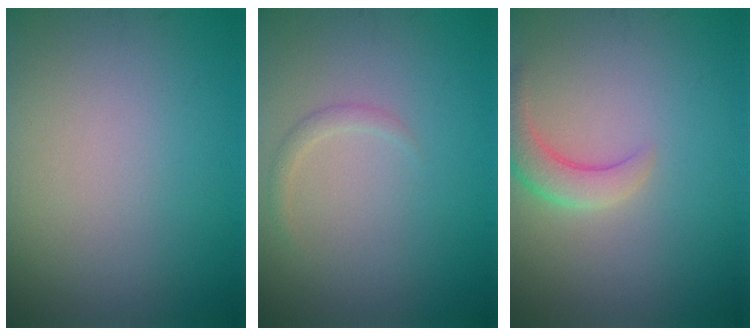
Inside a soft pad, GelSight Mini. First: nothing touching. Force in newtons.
{"total": 0.9, "press": 0.9, "slide": 0.0}
{"total": 2.9, "press": 2.8, "slide": 0.3}